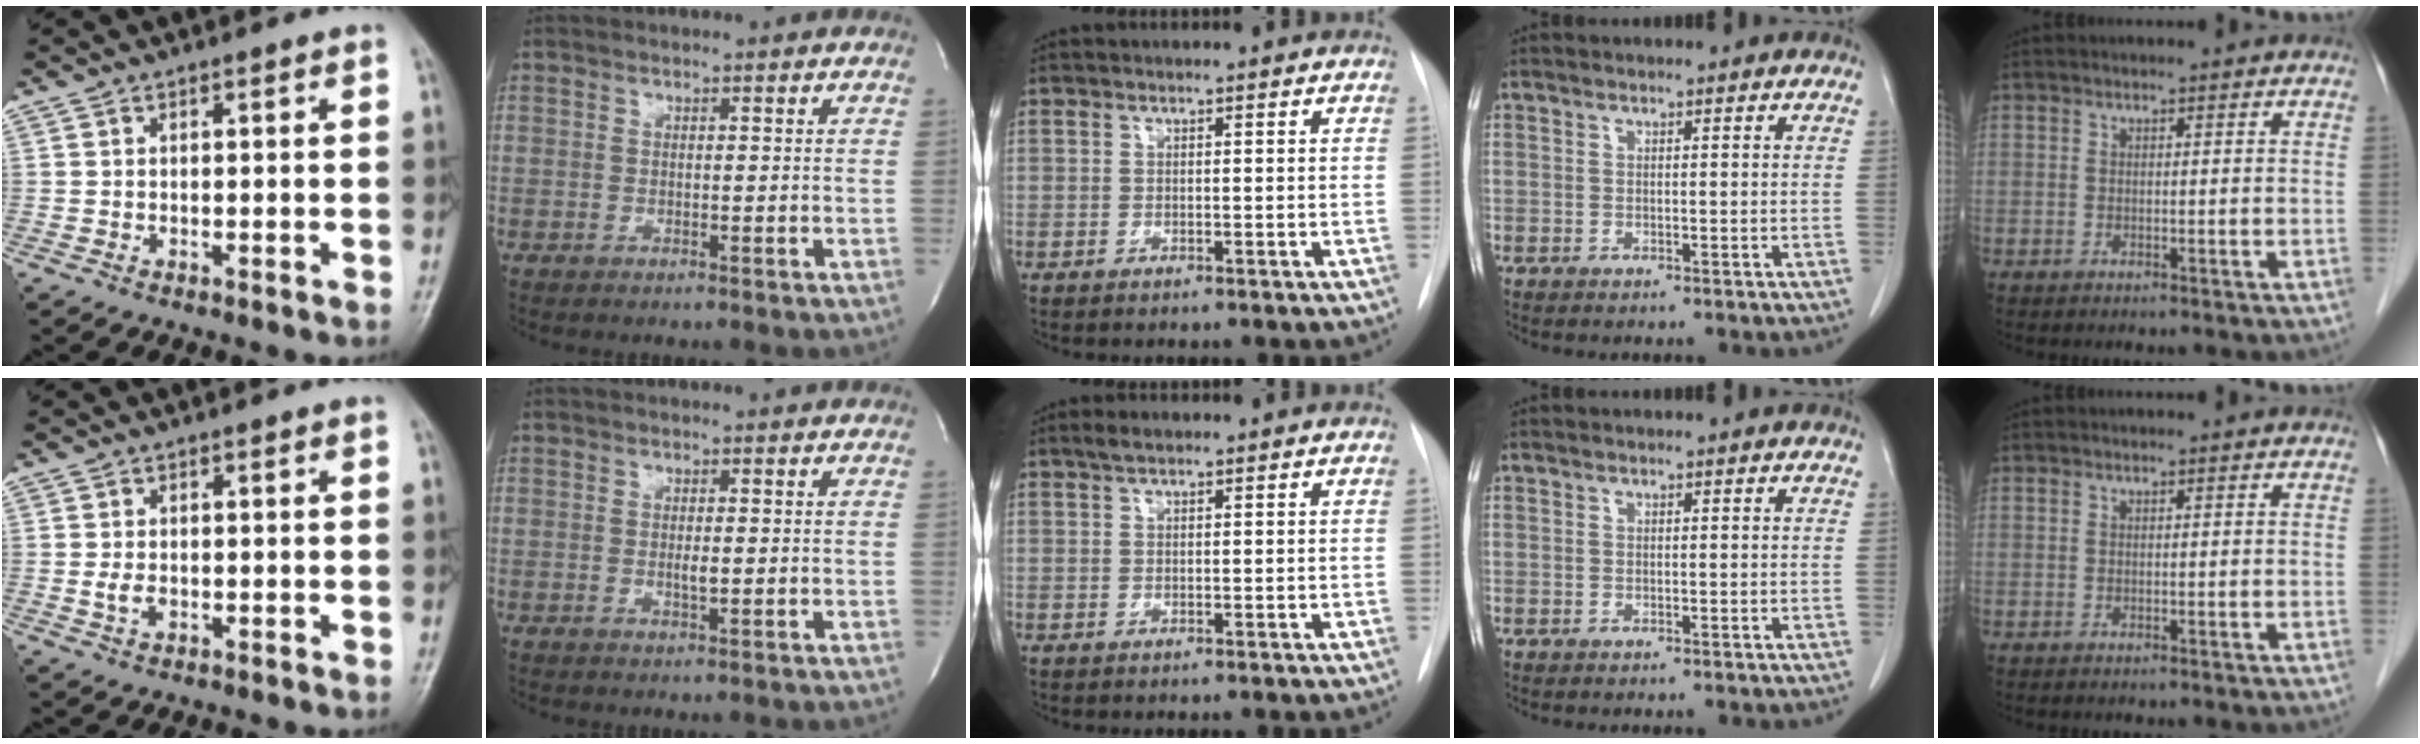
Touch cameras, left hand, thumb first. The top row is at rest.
{"thumb": {"total": 2.1, "force": [-0.1, 1.4, 1.6], "torque": [-0.029, -0.002, -0.002]}, "index": {"total": 1.2, "force": [0.1, 0.2, 1.2], "torque": [-0.024, -0.002, 0.003]}, "middle": {"total": 1.5, "force": [1.1, 0.4, 0.9], "torque": [-0.023, 0.009, 0.021]}}